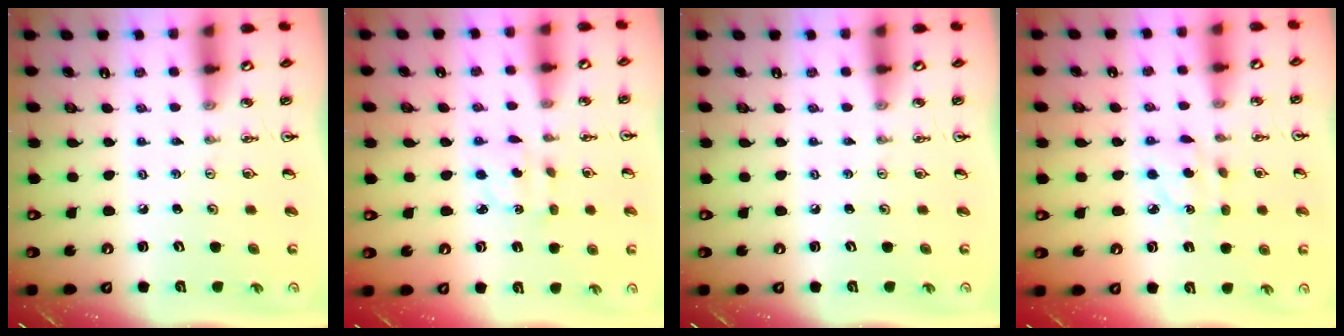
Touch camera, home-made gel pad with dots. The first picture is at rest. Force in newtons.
{"total": 3.1, "press": 3.0, "slide": 0.6}
{"total": 0.0}
{"total": 4.0, "press": 4.0, "slide": 0.4}